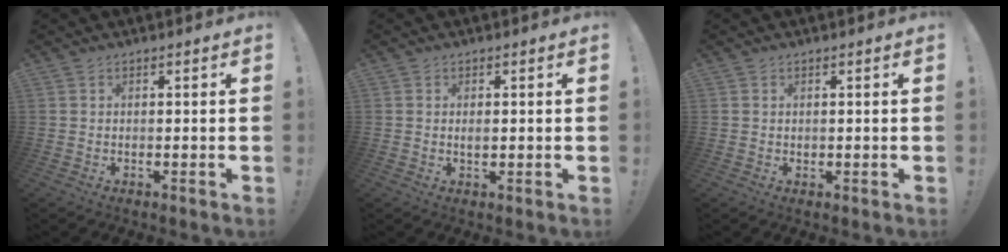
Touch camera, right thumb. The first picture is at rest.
{"total": 1.1, "force": [-0.1, 0.6, 1.0], "torque": [-0.005, -0.003, -0.005]}
{"total": 0.5, "force": [0.3, 0.5, 0.0], "torque": [0.008, -0.002, 0.004]}